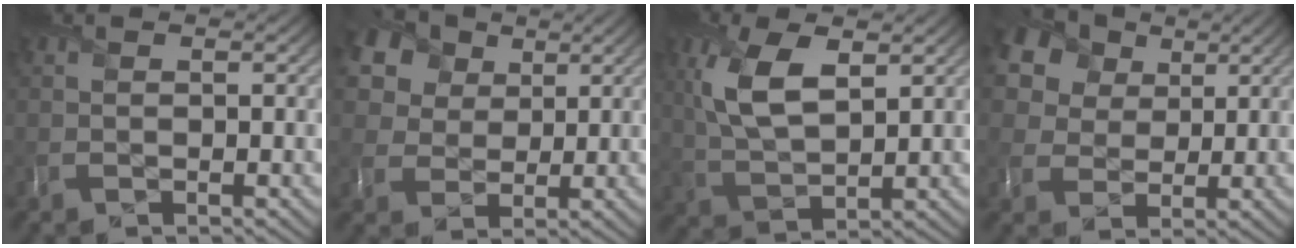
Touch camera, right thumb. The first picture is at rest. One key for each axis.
{"total": 11.9, "fx": 6.0, "fy": 8.5, "fz": 5.6, "tx": -0.163, "ty": 0.026, "tz": 0.107}
{"total": 8.5, "fx": 3.0, "fy": 3.9, "fz": 6.9, "tx": -0.164, "ty": 0.006, "tz": 0.059}
{"total": 14.3, "fx": 7.1, "fy": 10.4, "fz": 6.8, "tx": -0.203, "ty": 0.037, "tz": 0.141}